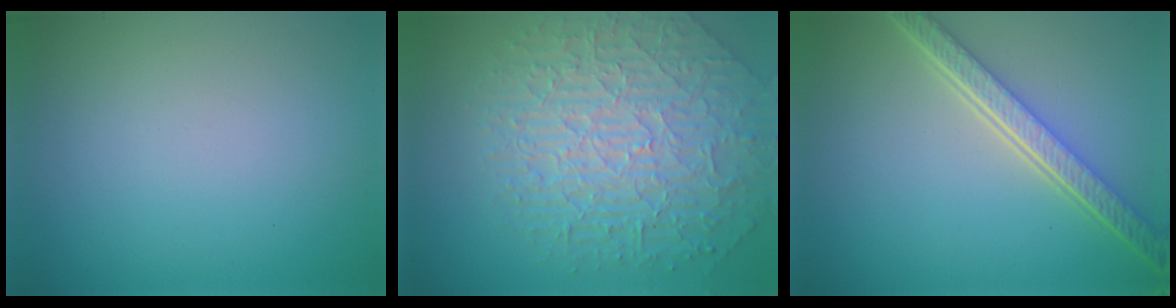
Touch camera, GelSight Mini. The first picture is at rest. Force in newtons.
{"total": 6.7, "press": 5.5, "slide": 3.7}
{"total": 5.6, "press": 4.1, "slide": 3.8}